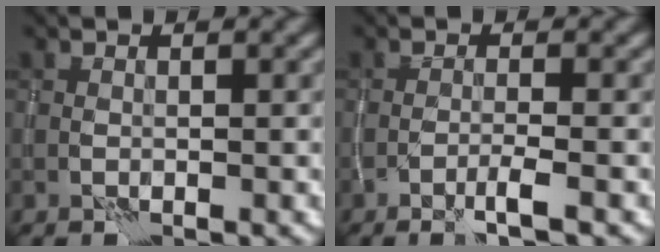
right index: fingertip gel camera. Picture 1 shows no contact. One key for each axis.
{"total": 1.4, "fx": -0.6, "fy": 0.0, "fz": 1.2, "tx": -0.016, "ty": 0.006, "tz": -0.018}